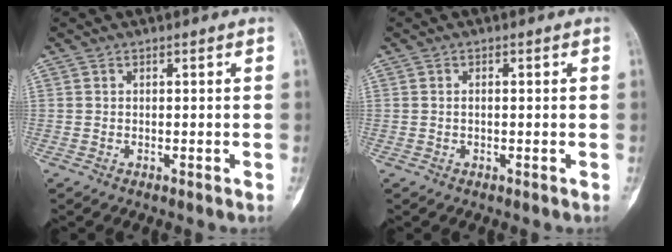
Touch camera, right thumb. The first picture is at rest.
{"total": 0.7, "force": [0.0, 0.3, 0.7], "torque": [-0.016, 0.008, 0.001]}